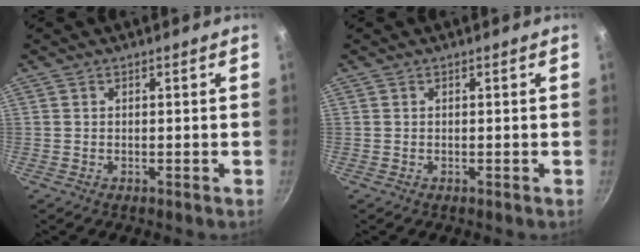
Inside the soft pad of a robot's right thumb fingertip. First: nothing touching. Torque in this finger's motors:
{"motor_torque": [0.36, 0.43, -0.27, -0.49, 0.00]}